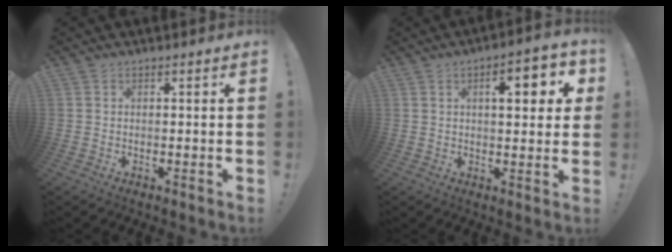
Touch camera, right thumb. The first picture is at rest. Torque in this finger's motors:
{"motor_torque": [0.75, 1.34, 0.62, 0.62, 0.20]}